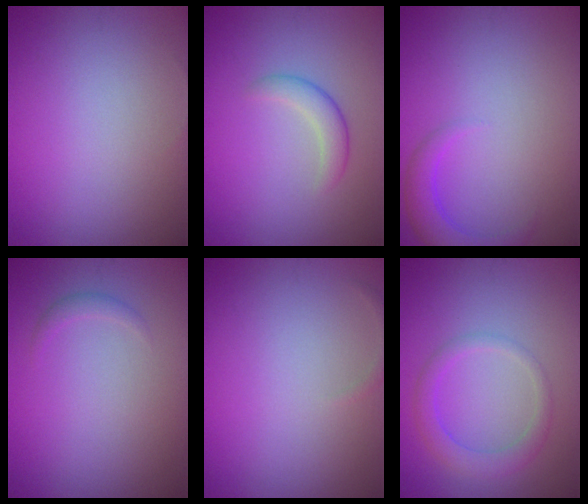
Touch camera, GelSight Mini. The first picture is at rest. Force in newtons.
{"total": 2.1, "press": 2.1, "slide": 0.1}
{"total": 2.8, "press": 2.8, "slide": 0.2}
{"total": 0.8, "press": 0.8, "slide": 0.0}
{"total": 0.6, "press": 0.6, "slide": 0.1}
{"total": 2.6, "press": 2.6, "slide": 0.0}